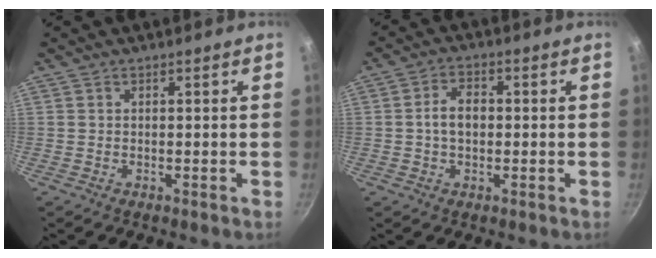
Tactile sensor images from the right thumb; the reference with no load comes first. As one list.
[{"total": 5.1, "force": [-0.1, 3.4, 3.7], "torque": [-0.050, 0.015, -0.007]}]